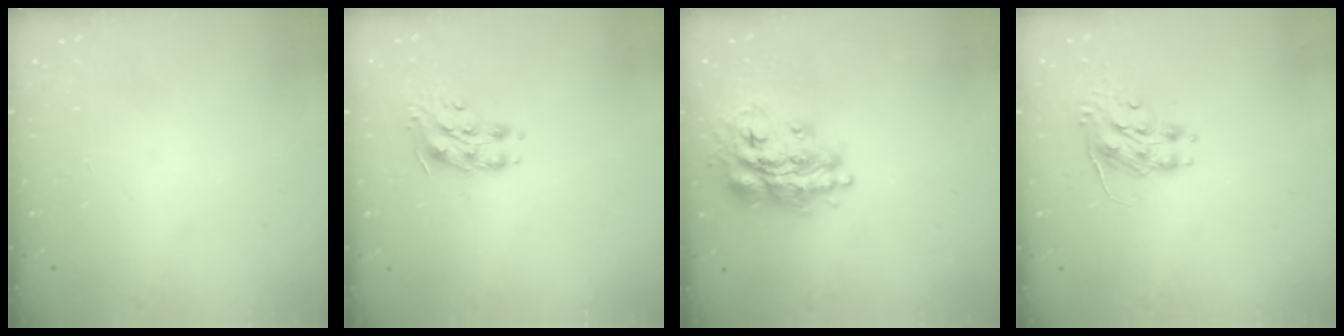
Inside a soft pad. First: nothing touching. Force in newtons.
{"total": 9.3, "press": 9.3, "slide": 0.2}
{"total": 17.1, "press": 17.0, "slide": 1.4}
{"total": 8.5, "press": 8.4, "slide": 0.6}